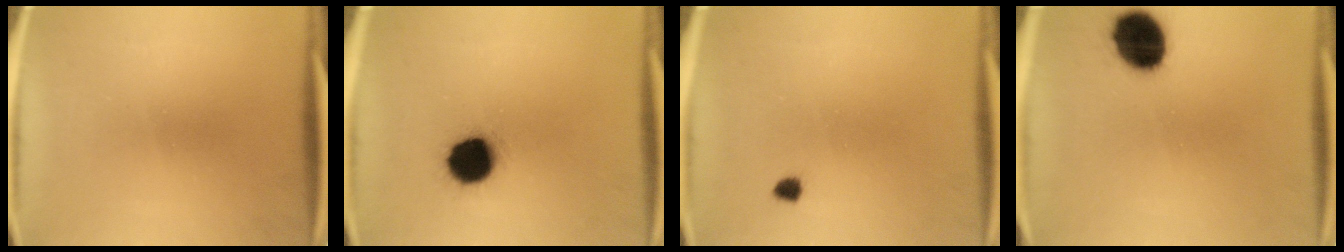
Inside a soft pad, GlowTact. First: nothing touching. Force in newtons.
{"total": 12.3}
{"total": 1.2}
{"total": 13.3}